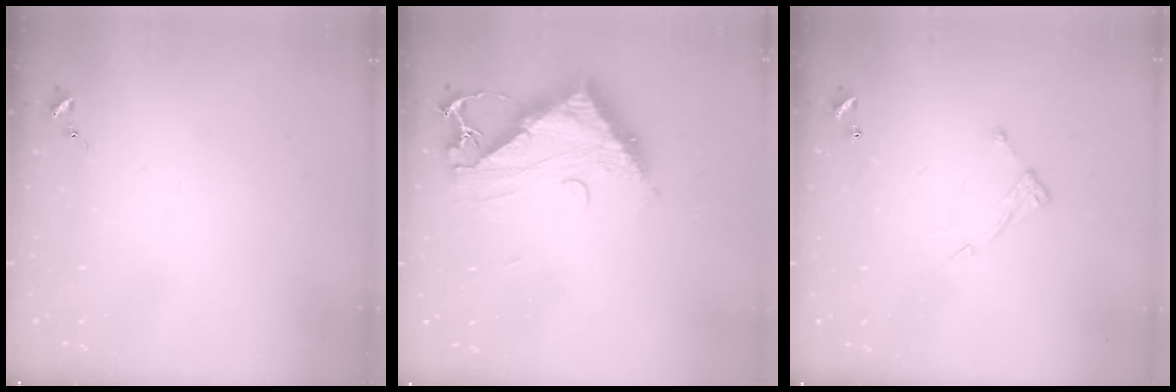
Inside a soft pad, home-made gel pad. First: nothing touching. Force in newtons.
{"total": 11.6, "press": 11.6, "slide": 1.1}
{"total": 7.0, "press": 7.0, "slide": 0.4}